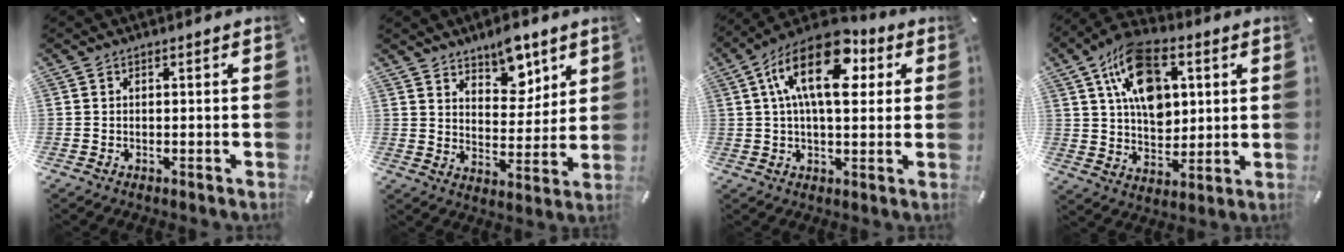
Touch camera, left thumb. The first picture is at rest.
{"total": 9.1, "force": [7.1, 5.1, 2.5], "torque": [-0.024, -0.051, 0.128]}
{"total": 17.6, "force": [6.0, 9.0, 13.9], "torque": [-0.253, -0.014, 0.097]}
{"total": 16.2, "force": [6.4, 10.5, 10.6], "torque": [-0.182, -0.007, 0.118]}